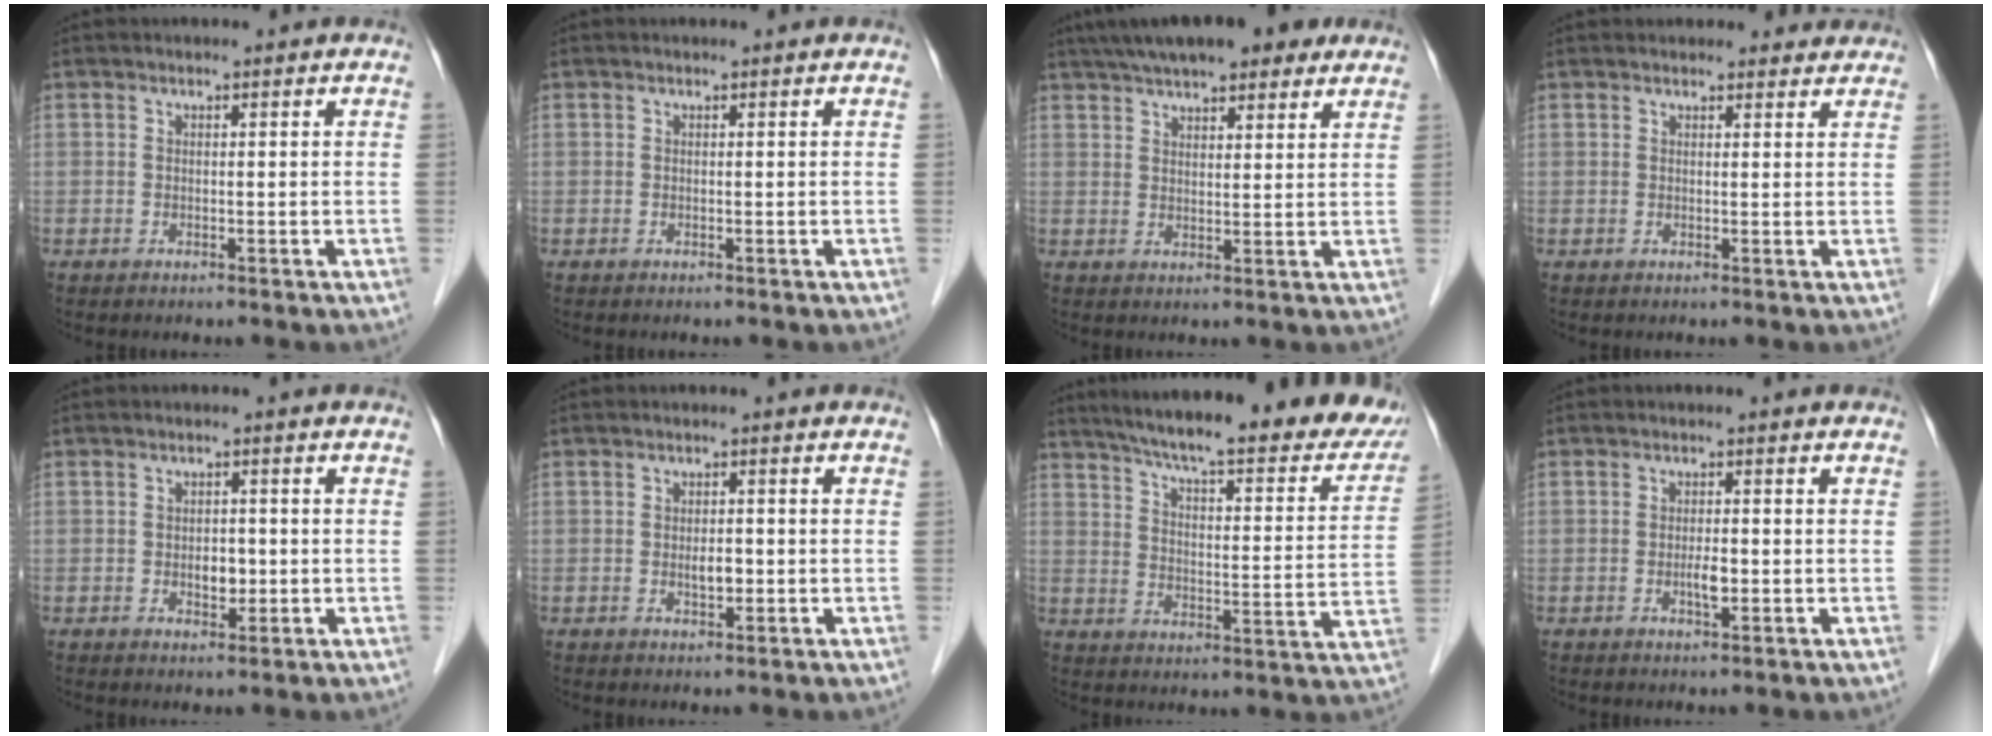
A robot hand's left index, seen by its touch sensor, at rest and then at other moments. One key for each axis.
{"total": 0.0}
{"total": 14.8, "fx": 11.5, "fy": 3.8, "fz": 8.6, "tx": -0.147, "ty": 0.046, "tz": 0.166}
{"total": 5.2, "fx": 4.9, "fy": 1.6, "fz": 0.8, "tx": 0.003, "ty": 0.019, "tz": 0.051}
{"total": 2.6, "fx": -0.5, "fy": 1.7, "fz": 2.0, "tx": -0.030, "ty": 0.003, "tz": -0.002}
{"total": 2.1, "fx": -0.4, "fy": 1.0, "fz": 1.9, "tx": -0.034, "ty": 0.001, "tz": -0.002}
{"total": 27.1, "fx": 22.5, "fy": 4.1, "fz": 14.6, "tx": -0.211, "ty": -0.034, "tz": 0.283}
{"total": 2.2, "fx": -0.6, "fy": 0.6, "fz": 2.1, "tx": -0.040, "ty": 0.000, "tz": -0.007}